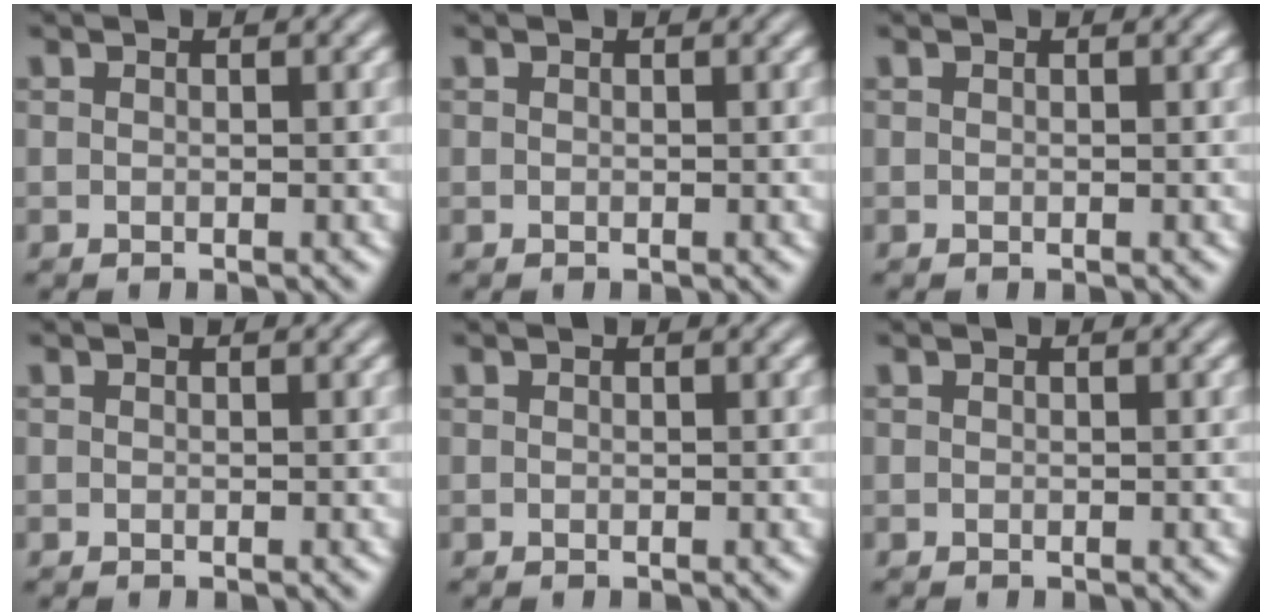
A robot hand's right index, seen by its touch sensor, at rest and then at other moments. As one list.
[{"total": 0.0}, {"total": 0.0}, {"total": 0.0}, {"total": 0.0}, {"total": 0.0}]